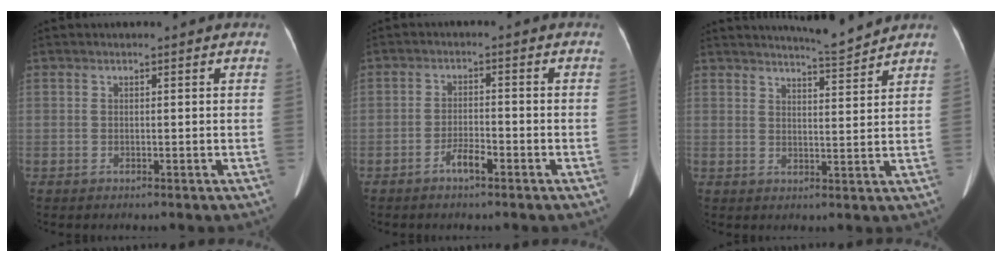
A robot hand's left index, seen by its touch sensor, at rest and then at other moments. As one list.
[{"total": 3.0, "force": [-2.1, 0.6, 2.0], "torque": [-0.037, 0.002, -0.038]}, {"total": 5.5, "force": [5.3, -1.0, 0.8], "torque": [-0.023, -0.013, 0.080]}]